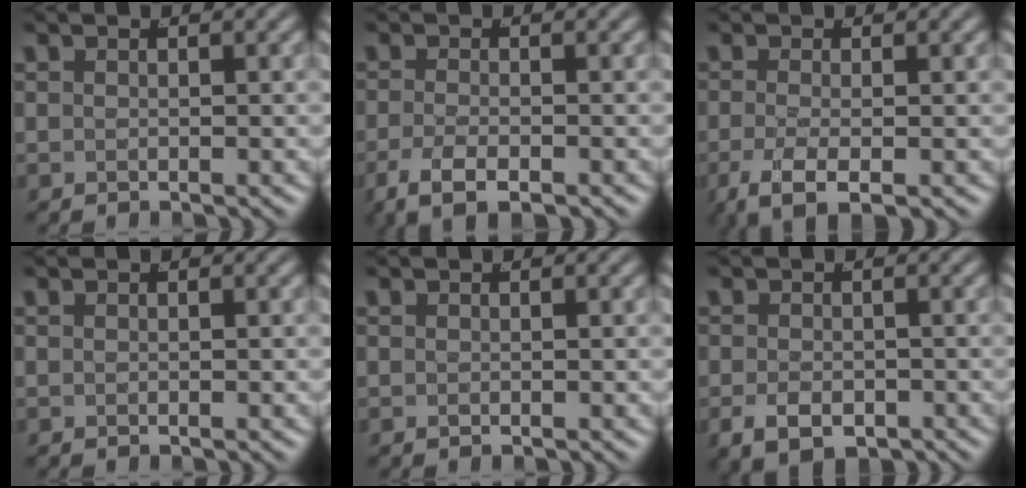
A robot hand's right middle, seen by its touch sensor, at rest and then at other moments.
{"total": 3.6, "force": [-2.3, 1.2, 2.4], "torque": [-0.052, -0.014, -0.030]}
{"total": 4.3, "force": [-2.5, 1.4, 3.2], "torque": [-0.076, -0.029, -0.025]}
{"total": 0.0}
{"total": 0.0}
{"total": 3.5, "force": [-2.0, 2.0, 2.0], "torque": [-0.032, -0.021, -0.021]}